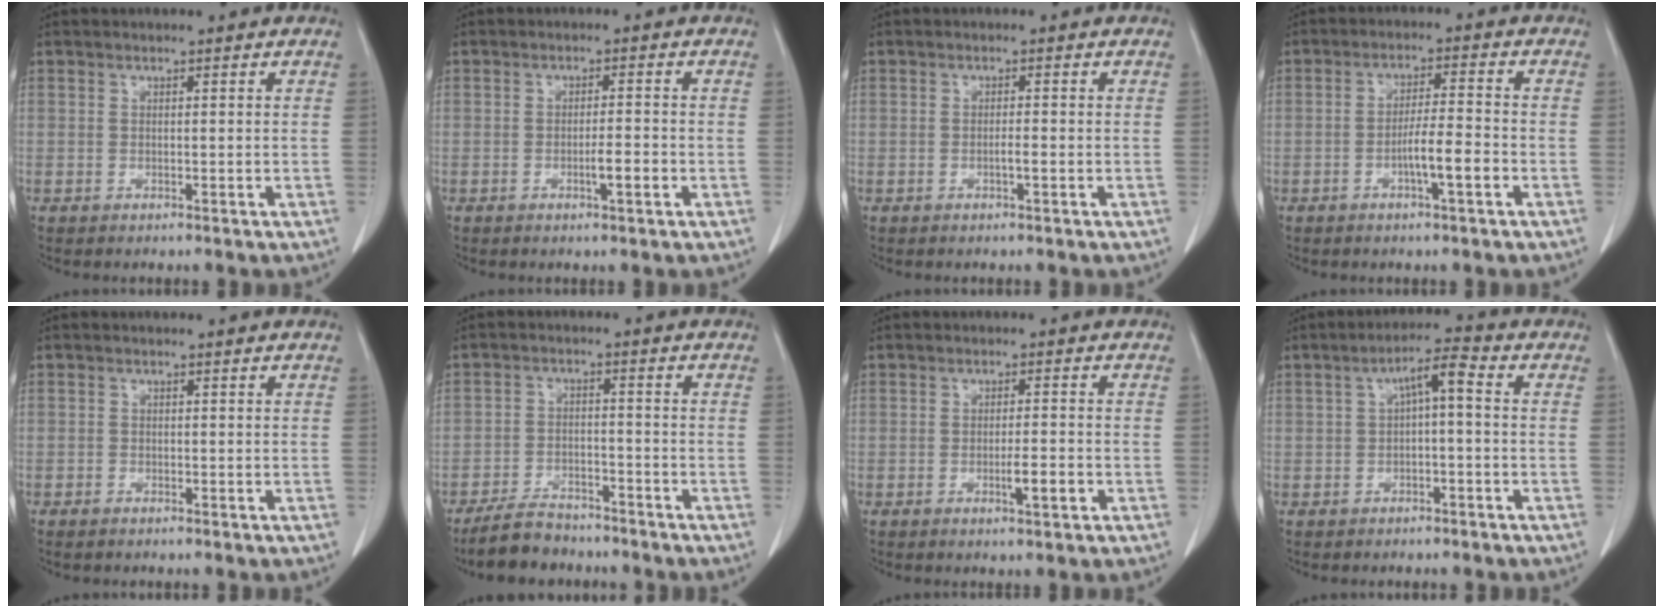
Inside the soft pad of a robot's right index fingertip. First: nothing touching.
{"total": 3.3, "force": [-1.1, 0.6, 3.1], "torque": [-0.053, 0.001, -0.015]}
{"total": 1.6, "force": [-0.5, 0.3, 1.4], "torque": [-0.028, 0.001, -0.008]}
{"total": 5.9, "force": [-2.2, 0.6, 5.4], "torque": [-0.098, 0.004, -0.038]}
{"total": 1.2, "force": [-0.8, 0.7, 0.6], "torque": [-0.015, 0.000, -0.011]}
{"total": 7.6, "force": [-6.6, 3.0, 2.4], "torque": [-0.049, -0.011, -0.114]}
{"total": 3.8, "force": [-1.3, 0.7, 3.5], "torque": [-0.059, -0.001, -0.017]}
{"total": 5.3, "force": [0.5, 1.4, 5.1], "torque": [-0.093, 0.024, 0.010]}